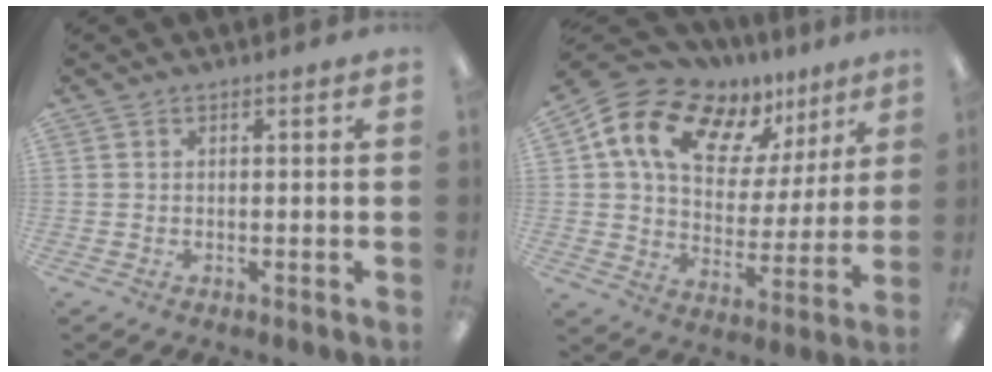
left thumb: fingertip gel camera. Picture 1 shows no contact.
{"total": 15.2, "force": [10.5, 8.8, 6.8], "torque": [-0.136, -0.063, 0.191]}